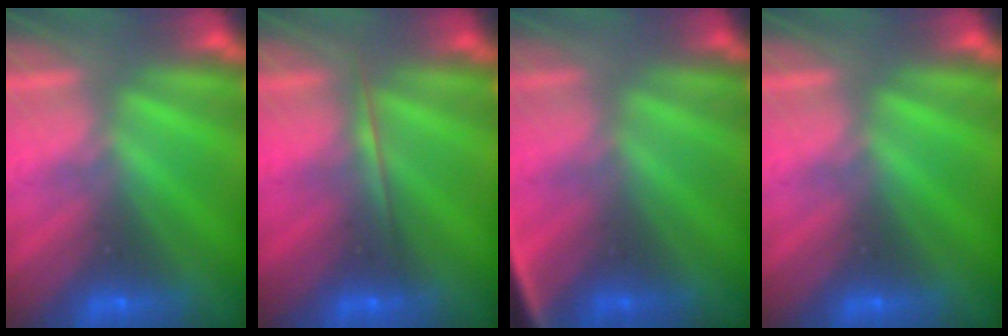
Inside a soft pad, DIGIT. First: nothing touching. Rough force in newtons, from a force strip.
{"total": 1.7}
{"total": 2.7}
{"total": 0.0}